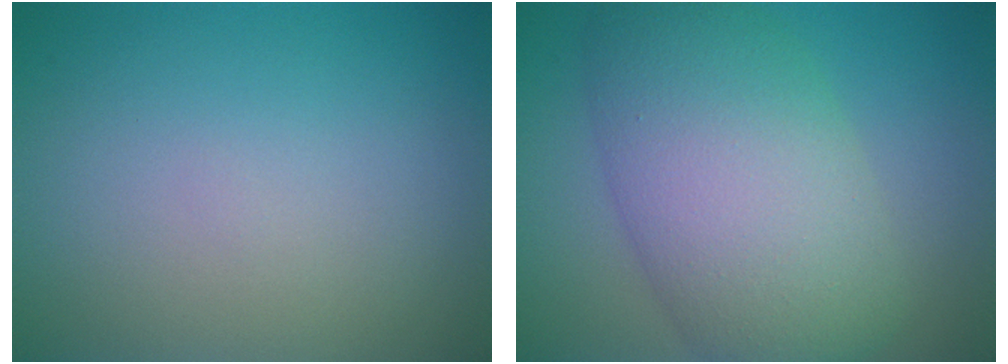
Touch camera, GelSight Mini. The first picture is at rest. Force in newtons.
{"total": 9.7, "press": 9.7, "slide": 0.3}